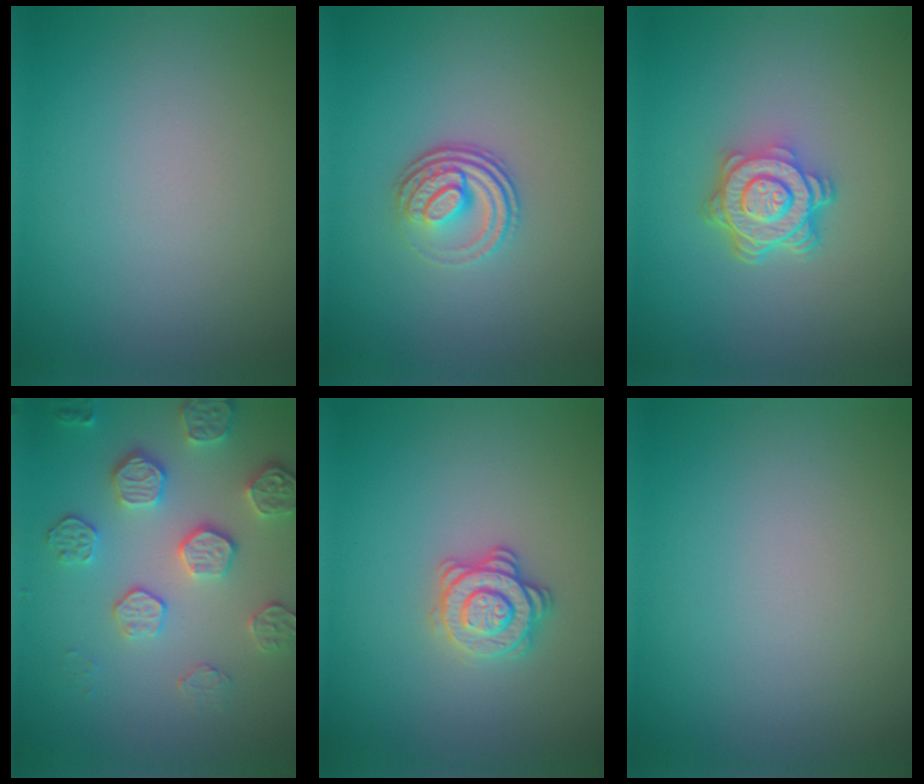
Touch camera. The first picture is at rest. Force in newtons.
{"total": 3.5, "press": 2.6, "slide": 2.4}
{"total": 4.7, "press": 3.6, "slide": 3.1}
{"total": 4.5, "press": 4.3, "slide": 1.5}
{"total": 2.8, "press": 2.6, "slide": 1.1}
{"total": 0.0}